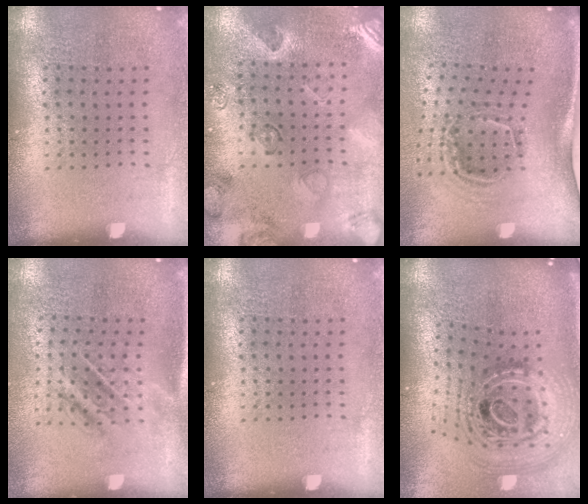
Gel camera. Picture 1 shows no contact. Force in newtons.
{"total": 2.2, "press": 1.8, "slide": 1.3}
{"total": 2.1, "press": 1.3, "slide": 1.7}
{"total": 1.8, "press": 1.2, "slide": 1.3}
{"total": 0.0}
{"total": 2.5, "press": 1.8, "slide": 1.8}